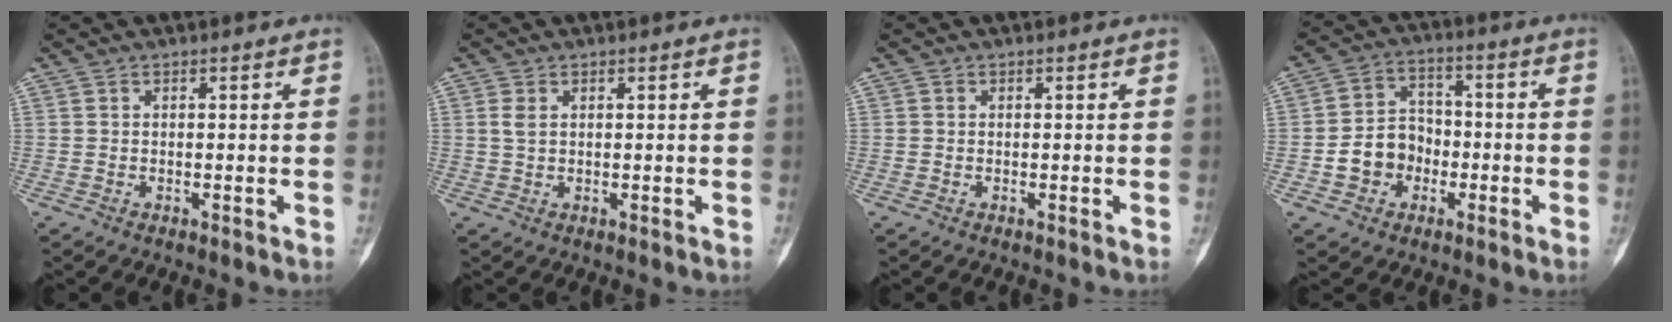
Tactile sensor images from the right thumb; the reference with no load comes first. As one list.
[{"total": 2.2, "force": [0.7, 1.4, 1.5], "torque": [-0.033, 0.002, 0.017]}, {"total": 0.0}, {"total": 8.7, "force": [-2.5, 7.3, 4.0], "torque": [-0.038, 0.035, -0.047]}]